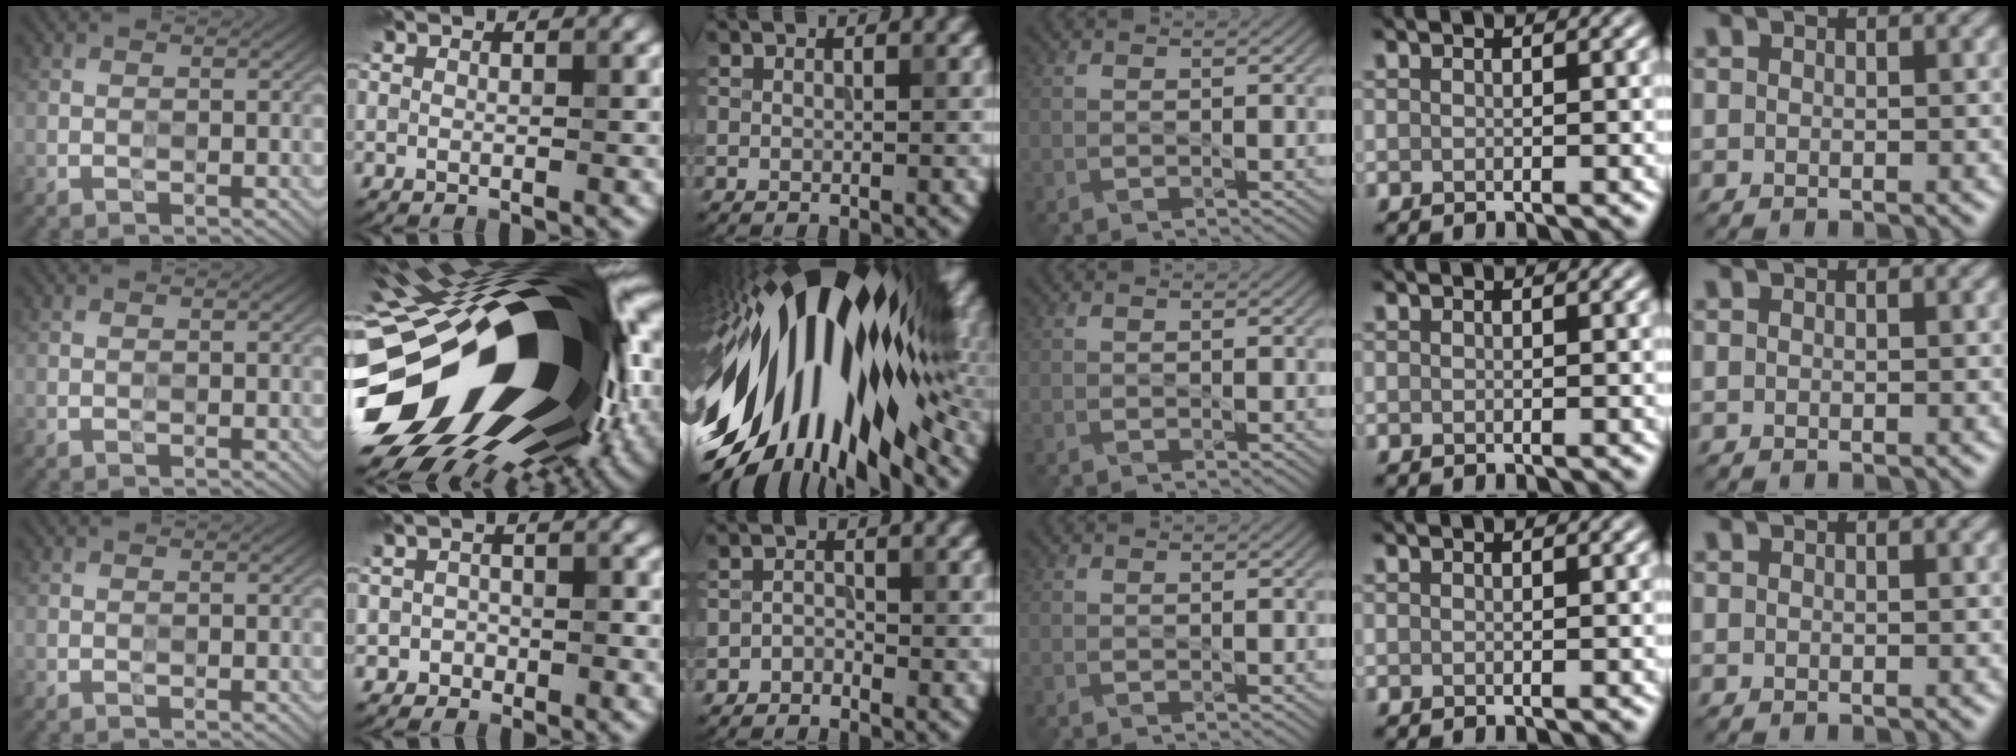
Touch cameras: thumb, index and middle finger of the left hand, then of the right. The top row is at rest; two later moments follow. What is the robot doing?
{"motion": "press", "object": "button"}